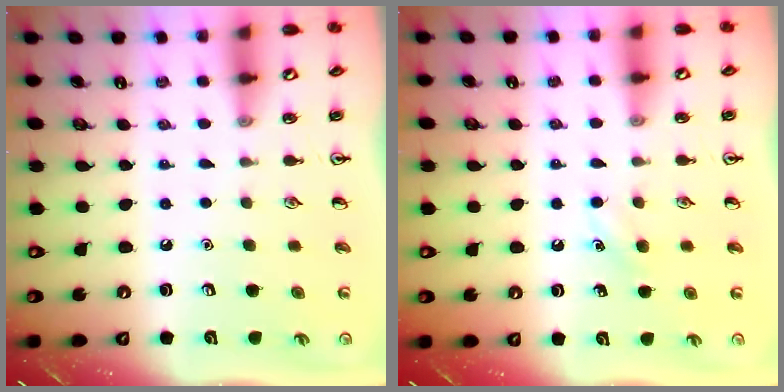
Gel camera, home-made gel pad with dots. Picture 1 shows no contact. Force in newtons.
{"total": 4.3, "press": 4.1, "slide": 1.4}